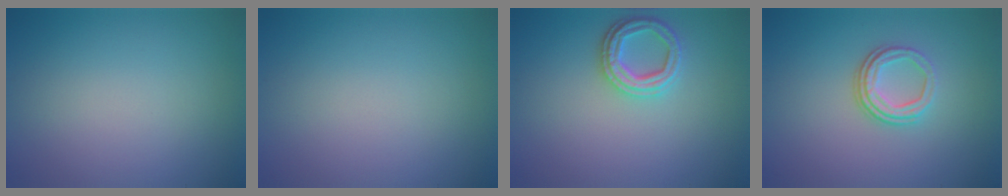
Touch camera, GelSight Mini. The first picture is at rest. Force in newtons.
{"total": 0.0}
{"total": 3.1, "press": 2.8, "slide": 1.3}
{"total": 3.2, "press": 2.4, "slide": 2.1}